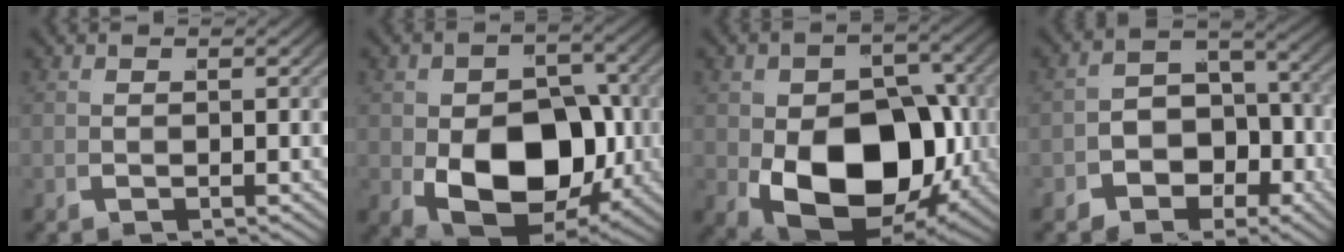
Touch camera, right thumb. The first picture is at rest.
{"total": 12.7, "force": [-1.2, 8.6, 9.4], "torque": [-0.182, -0.059, 0.014]}
{"total": 15.8, "force": [-1.8, 10.6, 11.6], "torque": [-0.223, -0.073, 0.011]}
{"total": 7.2, "force": [-2.1, 6.0, 3.5], "torque": [-0.063, -0.018, -0.033]}